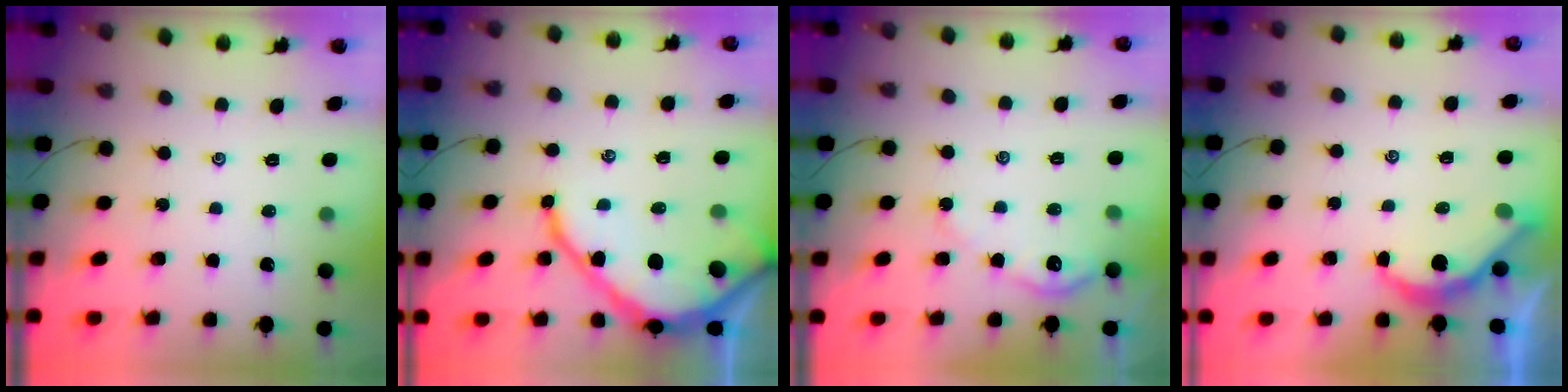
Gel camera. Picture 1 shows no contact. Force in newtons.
{"total": 12.4, "press": 12.4, "slide": 1.1}
{"total": 4.6, "press": 4.6, "slide": 0.4}
{"total": 4.5, "press": 4.5, "slide": 0.3}